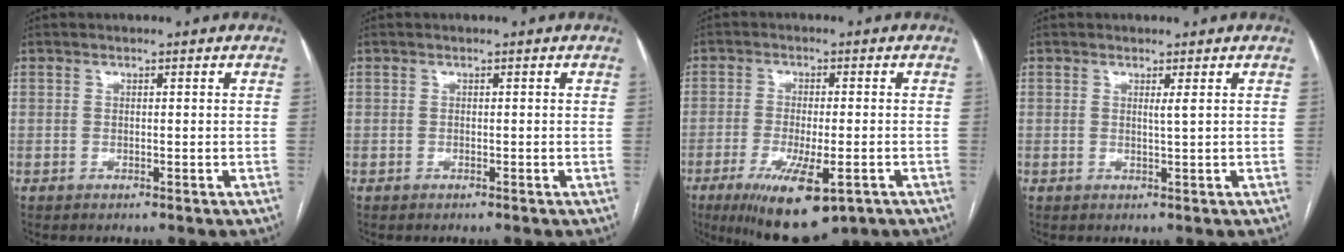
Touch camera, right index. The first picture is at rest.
{"total": 0.0}
{"total": 12.1, "force": [-6.4, 3.3, 9.8], "torque": [-0.168, -0.028, -0.094]}
{"total": 0.8, "force": [0.4, -0.3, 0.7], "torque": [-0.020, -0.007, 0.009]}